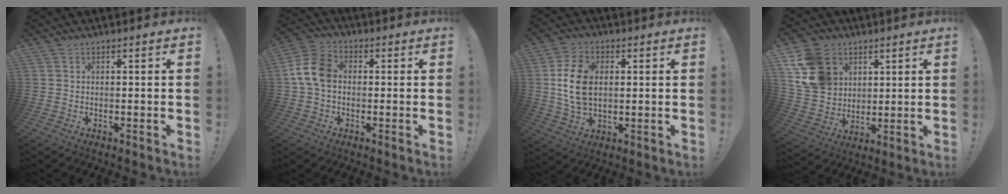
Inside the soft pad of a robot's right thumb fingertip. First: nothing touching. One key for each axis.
{"total": 10.2, "fx": 0.2, "fy": 6.9, "fz": 7.6, "tx": -0.148, "ty": 0.014, "tz": 0.008}
{"total": 13.2, "fx": 1.4, "fy": 8.7, "fz": 9.8, "tx": -0.176, "ty": 0.001, "tz": 0.026}
{"total": 16.1, "fx": 6.3, "fy": 12.9, "fz": 7.2, "tx": -0.128, "ty": -0.024, "tz": 0.130}